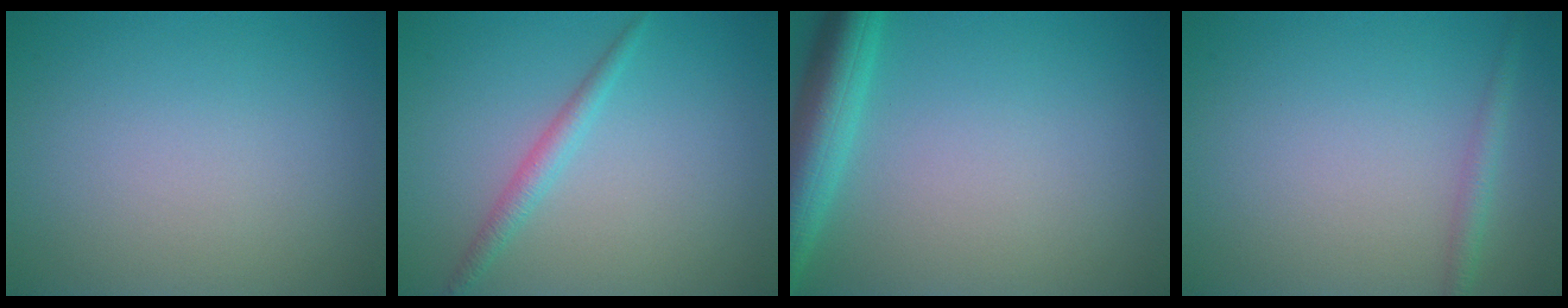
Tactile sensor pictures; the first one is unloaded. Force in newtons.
{"total": 1.7, "press": 1.7, "slide": 0.0}
{"total": 5.2, "press": 5.2, "slide": 0.3}
{"total": 1.4, "press": 1.4, "slide": 0.0}